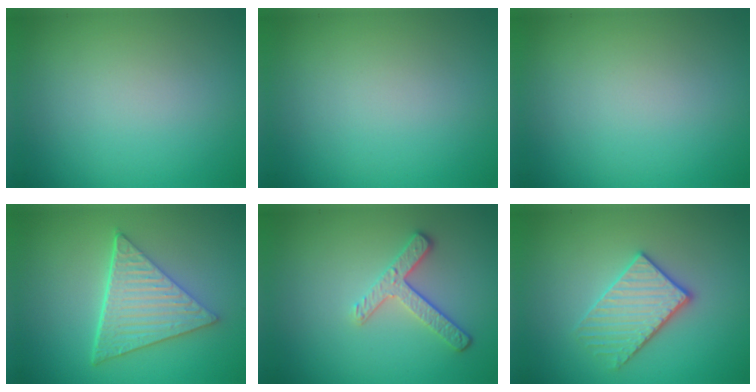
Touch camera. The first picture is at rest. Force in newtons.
{"total": 0.0}
{"total": 0.0}
{"total": 5.9, "press": 4.4, "slide": 3.9}
{"total": 2.7, "press": 2.3, "slide": 1.5}
{"total": 3.3, "press": 3.1, "slide": 1.1}